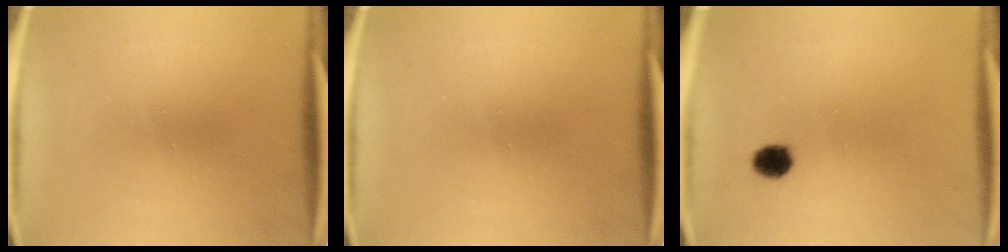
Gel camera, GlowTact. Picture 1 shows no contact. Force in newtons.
{"total": 0.0}
{"total": 3.7}